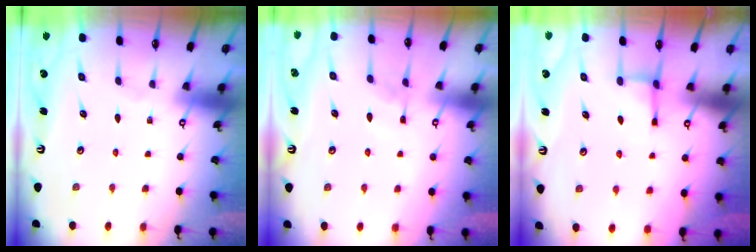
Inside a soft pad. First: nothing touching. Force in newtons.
{"total": 4.7, "press": 4.6, "slide": 0.6}
{"total": 3.2, "press": 3.1, "slide": 0.7}